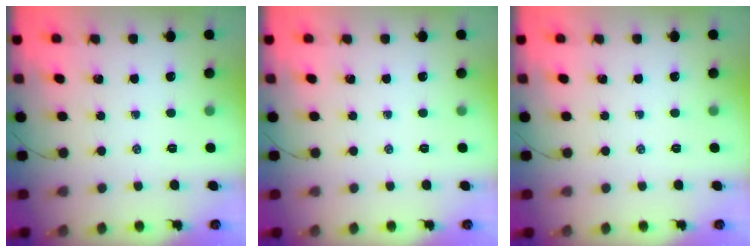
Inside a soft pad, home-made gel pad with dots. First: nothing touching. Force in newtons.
{"total": 0.0}
{"total": 0.0}